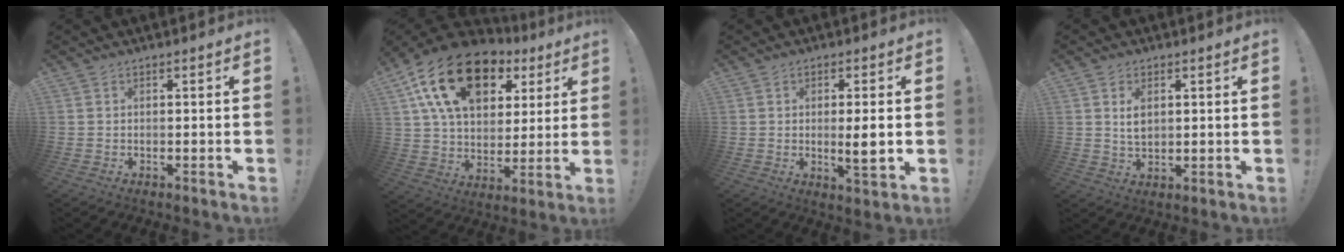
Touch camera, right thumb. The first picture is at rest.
{"total": 21.4, "force": [10.3, 12.9, 13.6], "torque": [-0.229, -0.038, 0.187]}
{"total": 6.6, "force": [-0.2, 1.3, 6.5], "torque": [-0.093, -0.008, -0.005]}
{"total": 4.7, "force": [1.6, 2.8, 3.4], "torque": [-0.042, -0.009, 0.024]}